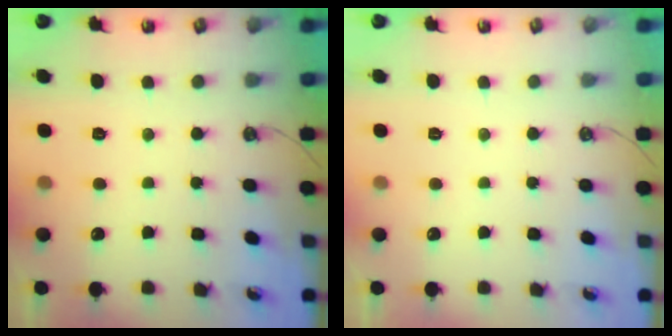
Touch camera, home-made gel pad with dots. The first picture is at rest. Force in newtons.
{"total": 0.0}